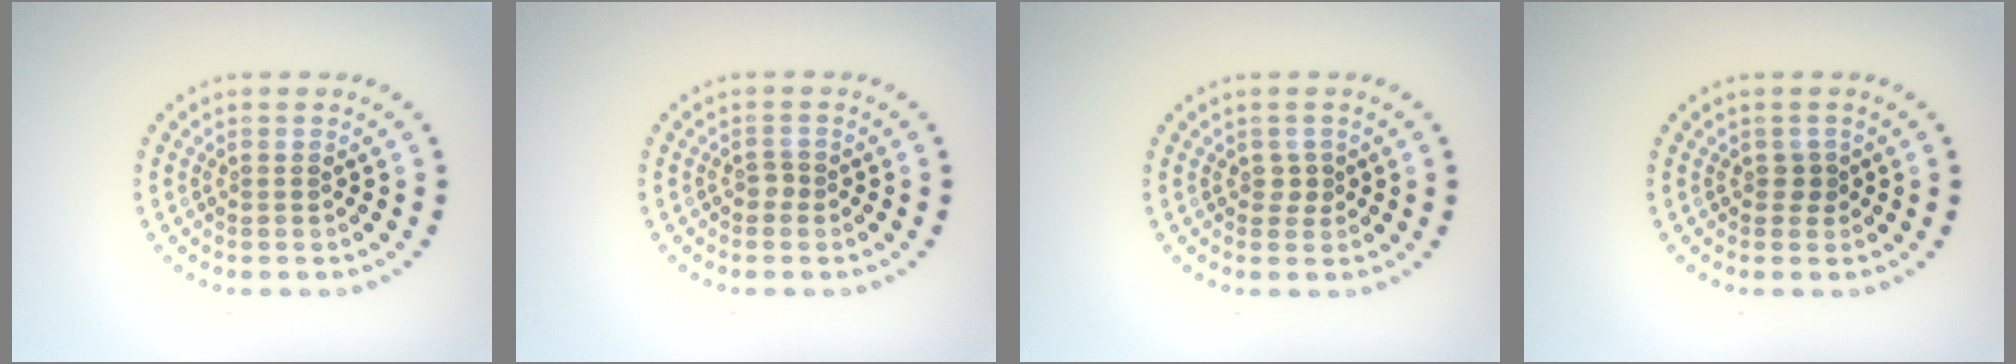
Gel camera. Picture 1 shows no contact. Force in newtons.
{"total": 0.9, "press": 0.6, "slide": 0.6}
{"total": 0.9, "press": 0.8, "slide": 0.4}
{"total": 0.9, "press": 0.7, "slide": 0.6}